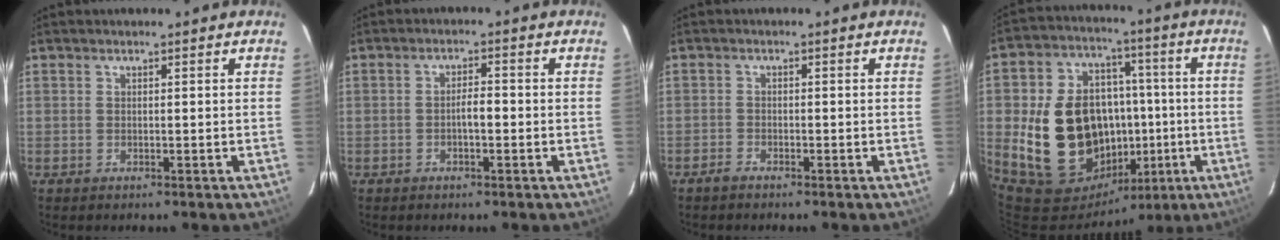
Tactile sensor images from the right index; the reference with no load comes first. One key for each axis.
{"total": 2.5, "fx": -0.9, "fy": 0.7, "fz": 2.2, "tx": -0.042, "ty": 0.007, "tz": -0.014}
{"total": 1.6, "fx": -1.5, "fy": 0.4, "fz": 0.3, "tx": -0.012, "ty": 0.001, "tz": -0.032}
{"total": 23.5, "fx": -3.4, "fy": 18.0, "fz": 14.7, "tx": -0.317, "ty": 0.040, "tz": -0.030}